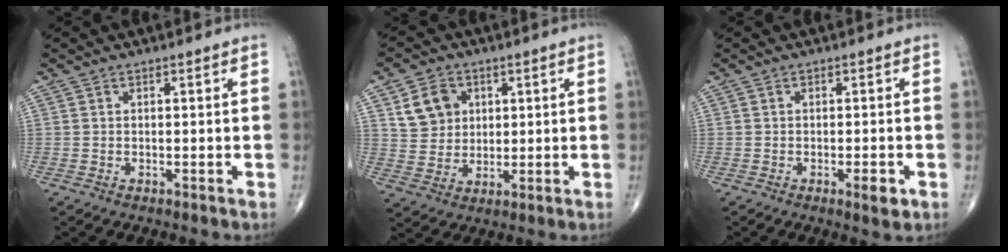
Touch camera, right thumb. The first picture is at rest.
{"total": 7.7, "force": [2.9, 6.4, 3.1], "torque": [-0.029, -0.011, 0.058]}
{"total": 2.8, "force": [-1.1, 0.7, 2.4], "torque": [-0.035, -0.004, -0.015]}